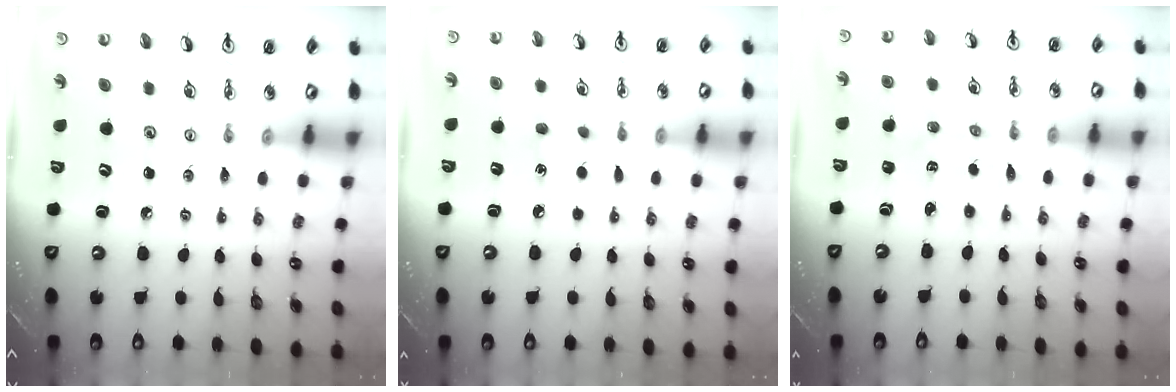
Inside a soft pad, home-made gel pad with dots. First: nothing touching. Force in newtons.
{"total": 5.3, "press": 5.2, "slide": 0.6}
{"total": 1.8, "press": 1.7, "slide": 0.3}